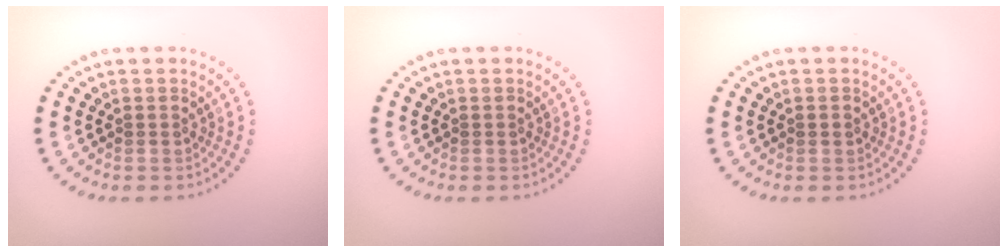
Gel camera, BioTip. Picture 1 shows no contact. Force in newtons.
{"total": 0.0}
{"total": 0.6, "press": 0.6, "slide": 0.1}